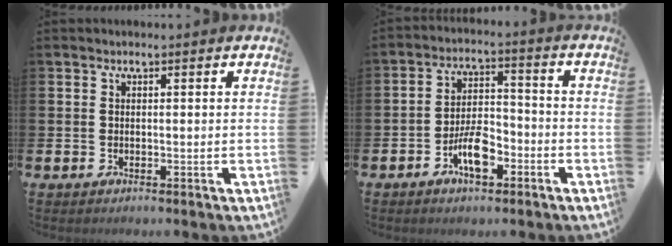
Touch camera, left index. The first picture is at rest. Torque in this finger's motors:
{"motor_torque": [0.45, -0.01, 0.40, 0.16]}